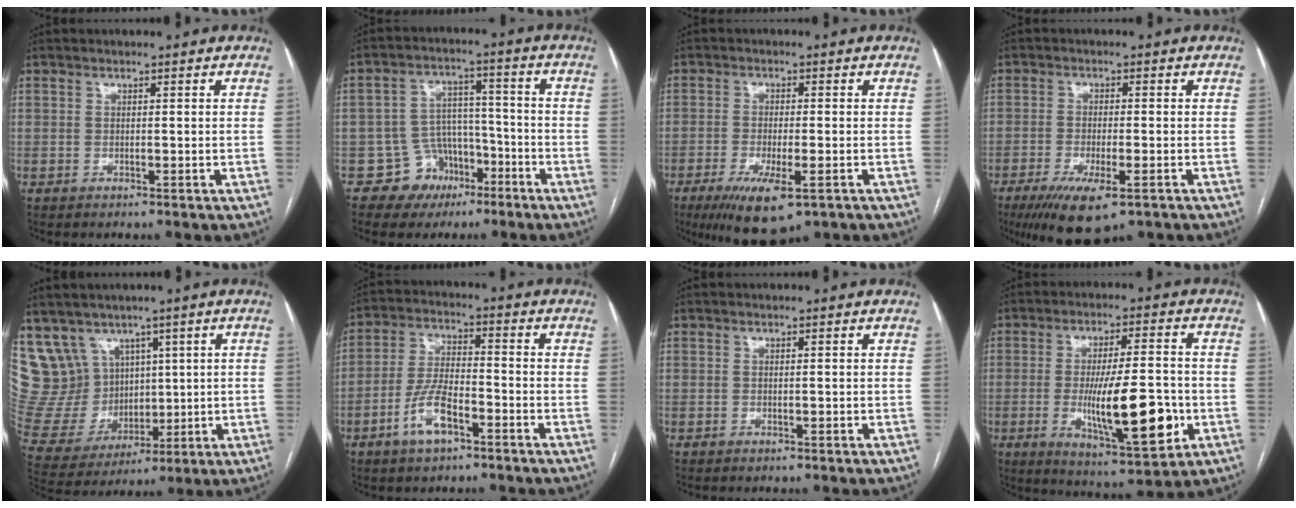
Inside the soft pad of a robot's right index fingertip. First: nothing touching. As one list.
[{"total": 7.6, "force": [-4.2, 6.3, 0.6], "torque": [0.004, 0.029, -0.058]}, {"total": 9.1, "force": [-4.8, 2.3, 7.4], "torque": [-0.130, -0.023, -0.073]}, {"total": 9.4, "force": [-5.6, 2.3, 7.2], "torque": [-0.125, -0.023, -0.086]}, {"total": 13.4, "force": [7.7, 10.5, 3.2], "torque": [-0.085, 0.058, 0.185]}, {"total": 7.9, "force": [-4.1, 2.9, 6.2], "torque": [-0.132, 0.005, -0.076]}, {"total": 0.0}, {"total": 15.1, "force": [-3.2, 3.2, 14.4], "torque": [-0.238, -0.014, -0.043]}]